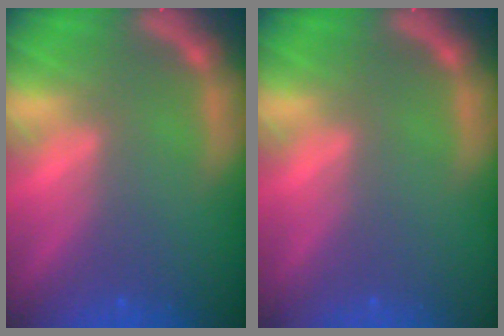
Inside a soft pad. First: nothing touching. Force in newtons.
{"total": 0.0}